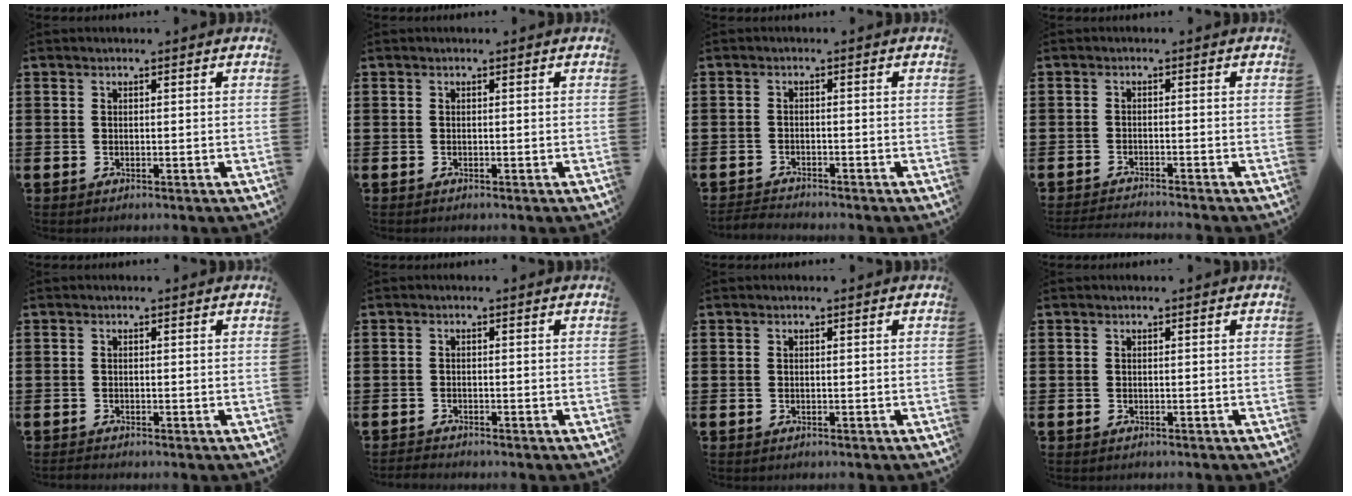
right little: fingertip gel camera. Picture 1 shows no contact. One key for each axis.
{"total": 0.0}
{"total": 1.6, "fx": -1.6, "fy": 0.0, "fz": -0.1, "tx": -0.003, "ty": 0.002, "tz": -0.034}
{"total": 1.5, "fx": -1.5, "fy": -0.2, "fz": 0.1, "tx": -0.003, "ty": 0.002, "tz": -0.029}
{"total": 0.5, "fx": -0.5, "fy": 0.1, "fz": 0.1, "tx": -0.004, "ty": -0.001, "tz": -0.010}
{"total": 1.0, "fx": -1.0, "fy": 0.1, "fz": 0.0, "tx": -0.002, "ty": 0.000, "tz": -0.020}
{"total": 0.0}
{"total": 0.0}